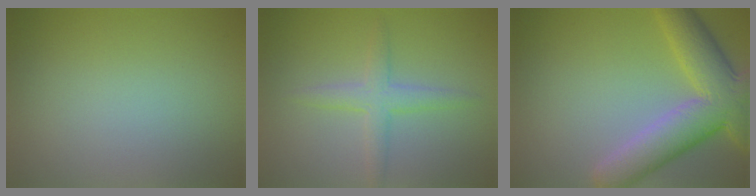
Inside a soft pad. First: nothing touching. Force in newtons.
{"total": 2.7, "press": 2.7, "slide": 0.0}
{"total": 9.0, "press": 9.0, "slide": 0.6}